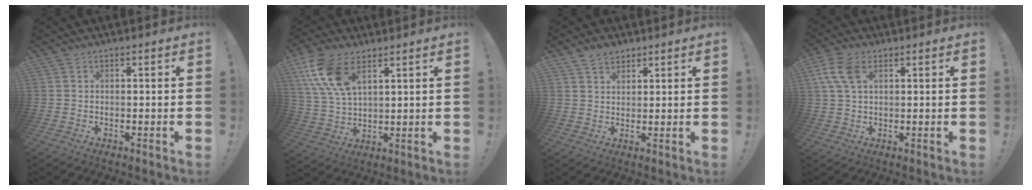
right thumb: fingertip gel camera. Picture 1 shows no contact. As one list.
[{"total": 13.0, "force": [6.9, 6.7, 8.7], "torque": [-0.187, -0.020, 0.129]}, {"total": 4.3, "force": [3.2, 2.5, 1.1], "torque": [-0.023, -0.013, 0.061]}, {"total": 8.2, "force": [3.0, 4.7, 5.9], "torque": [-0.126, 0.008, 0.060]}]